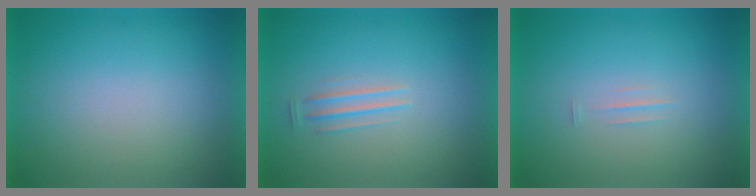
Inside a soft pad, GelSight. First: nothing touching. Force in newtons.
{"total": 1.3}
{"total": 1.3}